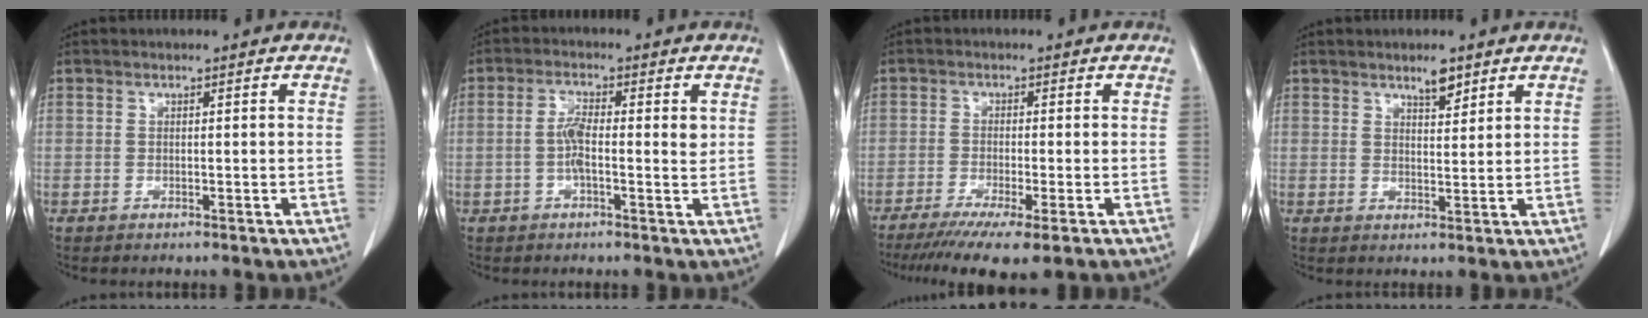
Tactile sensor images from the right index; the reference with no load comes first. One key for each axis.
{"total": 4.4, "fx": 0.1, "fy": 1.0, "fz": 4.2, "tx": -0.081, "ty": 0.006, "tz": -0.004}
{"total": 9.1, "fx": -6.4, "fy": 0.6, "fz": 6.5, "tx": -0.099, "ty": -0.023, "tz": -0.099}
{"total": 3.0, "fx": 2.3, "fy": 0.7, "fz": 1.8, "tx": -0.032, "ty": -0.002, "tz": 0.039}